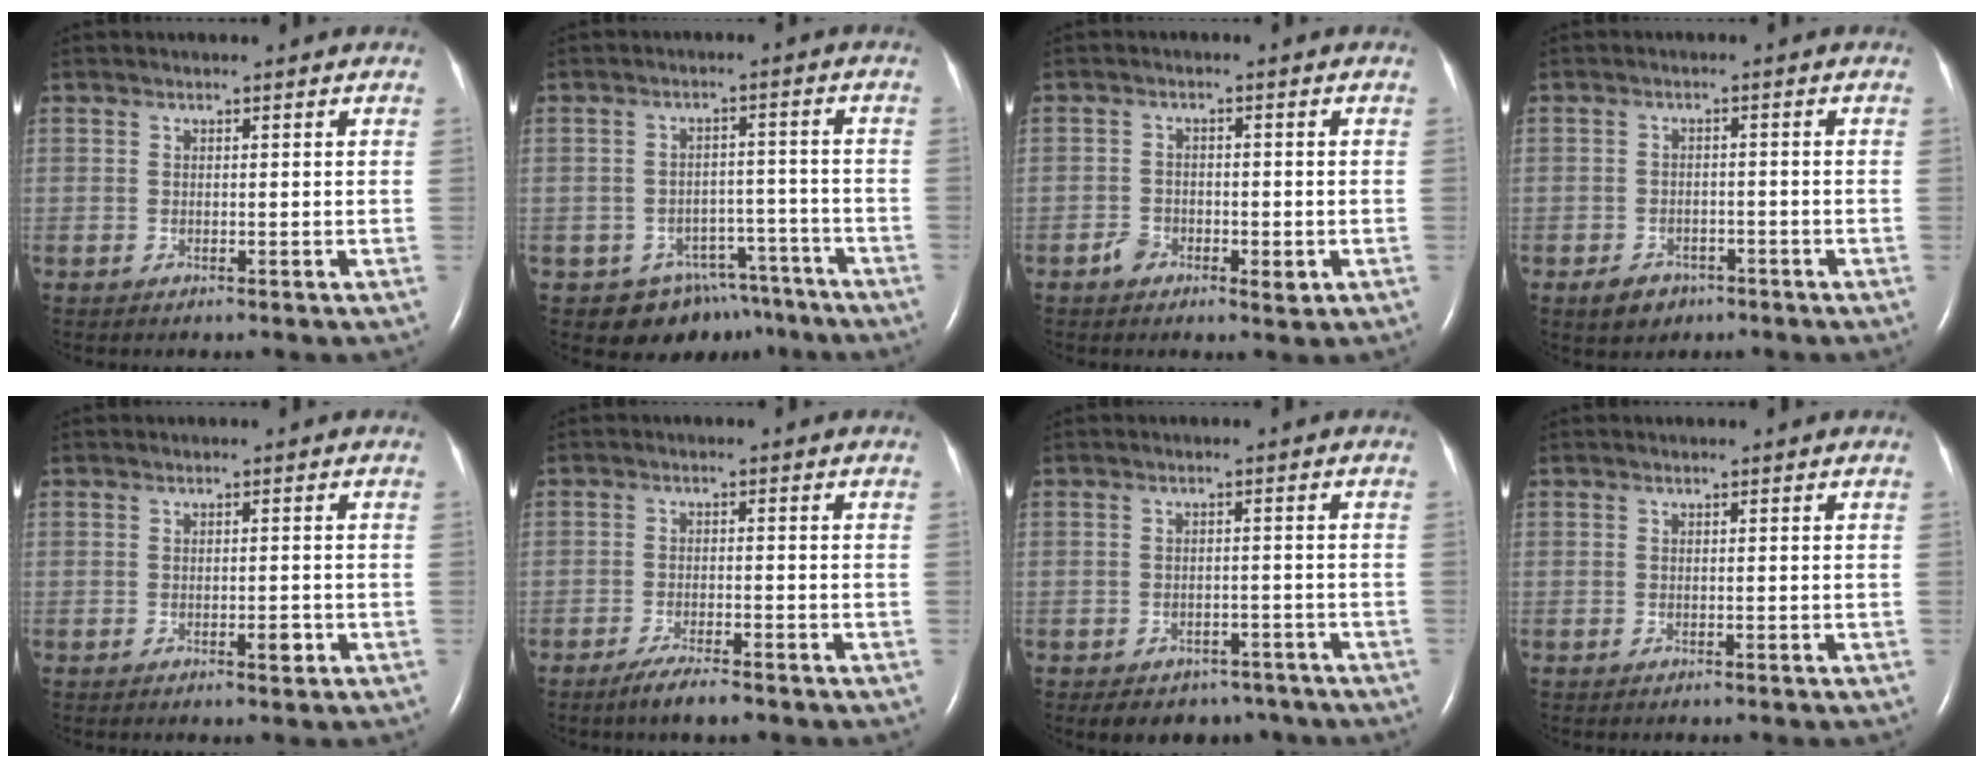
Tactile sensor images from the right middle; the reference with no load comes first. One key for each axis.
{"total": 8.3, "fx": -6.0, "fy": 5.7, "fz": 1.1, "tx": 0.003, "ty": 0.031, "tz": -0.072}
{"total": 3.3, "fx": -1.5, "fy": 2.0, "fz": 2.1, "tx": -0.035, "ty": 0.003, "tz": -0.024}
{"total": 3.6, "fx": -2.3, "fy": 2.5, "fz": 1.3, "tx": -0.026, "ty": 0.004, "tz": -0.027}
{"total": 1.5, "fx": -0.6, "fy": 0.4, "fz": 1.3, "tx": -0.021, "ty": -0.001, "tz": -0.007}
{"total": 4.1, "fx": -3.1, "fy": 0.4, "fz": 2.7, "tx": -0.056, "ty": -0.008, "tz": -0.053}
{"total": 7.4, "fx": -5.8, "fy": 4.3, "fz": 1.6, "tx": -0.015, "ty": 0.010, "tz": -0.068}
{"total": 0.0}